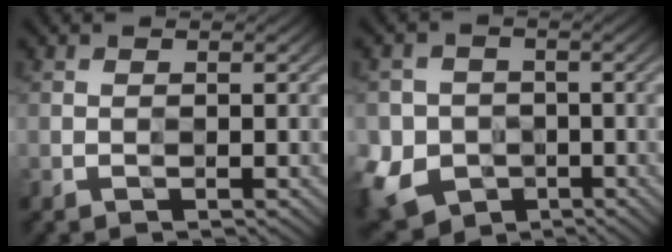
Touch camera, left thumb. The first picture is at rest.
{"total": 7.9, "force": [-2.6, 7.1, 2.1], "torque": [-0.074, -0.027, -0.066]}